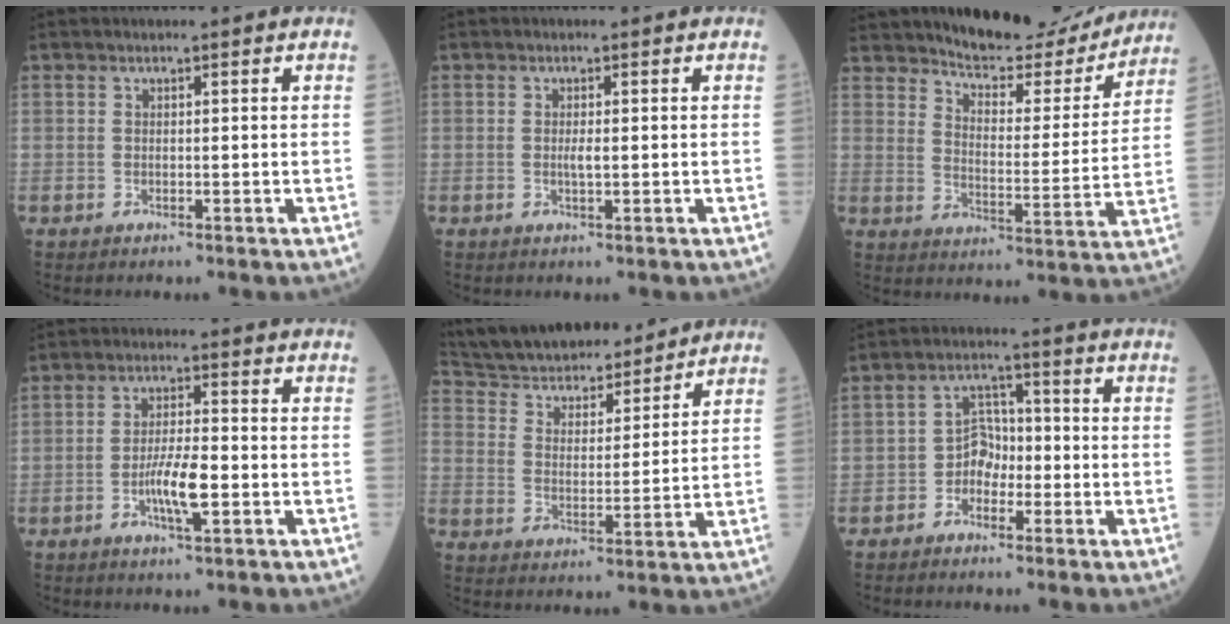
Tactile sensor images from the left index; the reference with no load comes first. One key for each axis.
{"total": 0.9, "fx": -0.1, "fy": 0.1, "fz": 0.9, "tx": -0.018, "ty": -0.006, "tz": -0.003}
{"total": 14.9, "fx": 14.0, "fy": 3.4, "fz": 3.9, "tx": -0.048, "ty": -0.030, "tz": 0.188}
{"total": 5.6, "fx": -2.0, "fy": 0.8, "fz": 5.2, "tx": -0.099, "ty": -0.006, "tz": -0.038}
{"total": 18.7, "fx": 17.0, "fy": 5.0, "fz": 6.1, "tx": -0.114, "ty": 0.019, "tz": 0.274}
{"total": 4.1, "fx": -2.0, "fy": 2.8, "fz": 2.3, "tx": -0.032, "ty": 0.008, "tz": -0.045}